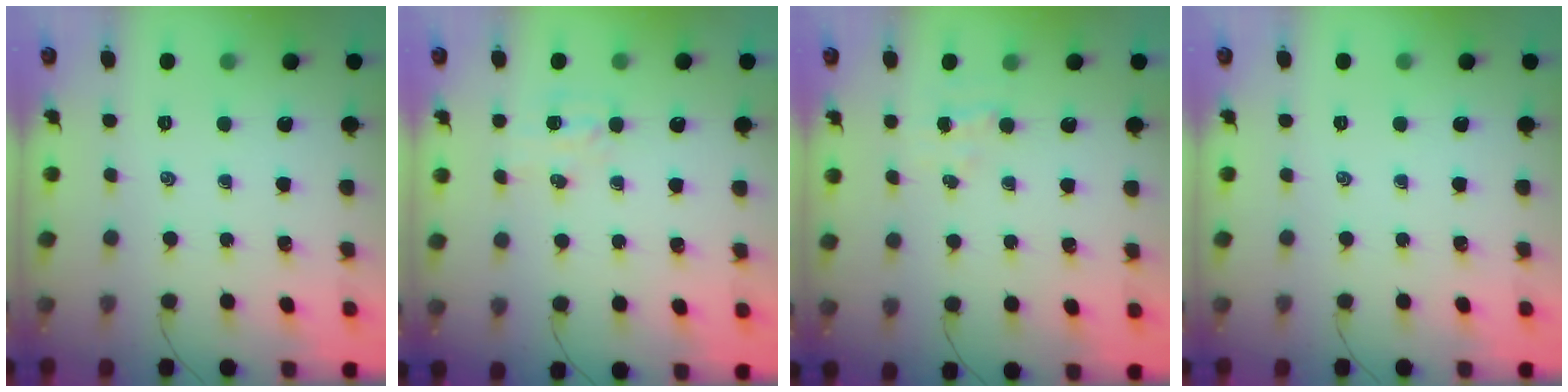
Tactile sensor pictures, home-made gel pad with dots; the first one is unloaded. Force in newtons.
{"total": 4.2, "press": 4.0, "slide": 1.2}
{"total": 3.7, "press": 3.5, "slide": 1.1}
{"total": 0.0}